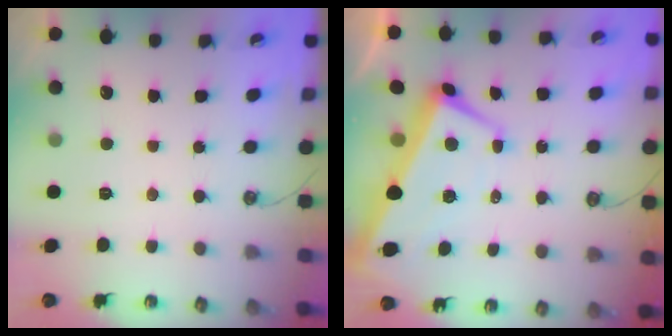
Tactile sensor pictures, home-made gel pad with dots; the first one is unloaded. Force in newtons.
{"total": 1.4, "press": 1.0, "slide": 0.9}